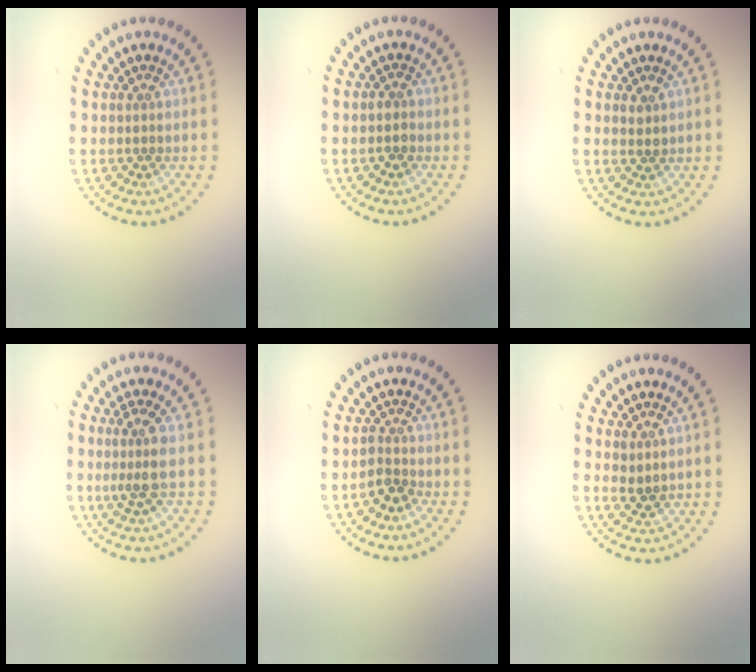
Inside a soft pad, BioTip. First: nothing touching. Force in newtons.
{"total": 1.1, "press": 1.1, "slide": 0.3}
{"total": 0.8, "press": 0.8, "slide": 0.2}
{"total": 2.6, "press": 1.9, "slide": 1.8}
{"total": 1.6, "press": 1.2, "slide": 1.1}
{"total": 1.1, "press": 1.0, "slide": 0.5}